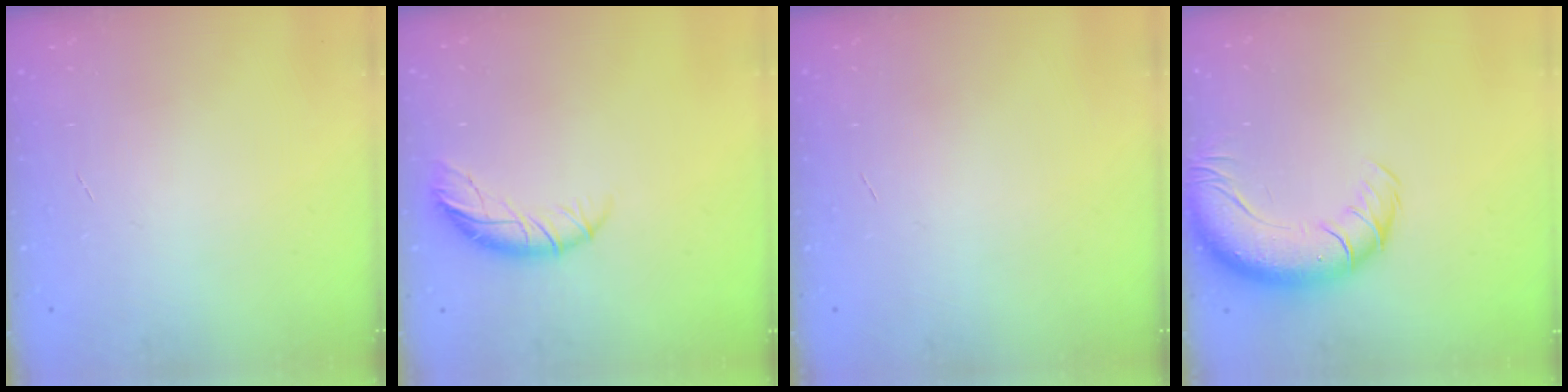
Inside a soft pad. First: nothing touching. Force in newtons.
{"total": 8.6, "press": 8.4, "slide": 1.6}
{"total": 0.0}
{"total": 13.9, "press": 13.5, "slide": 3.2}